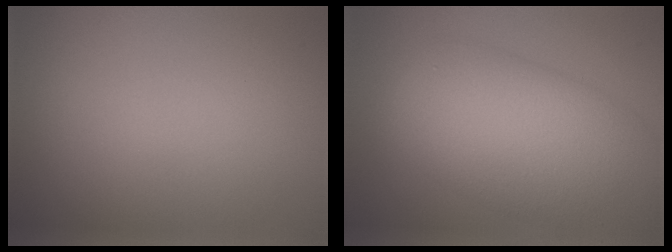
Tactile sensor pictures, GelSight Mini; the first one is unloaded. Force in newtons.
{"total": 11.3, "press": 11.3, "slide": 0.8}